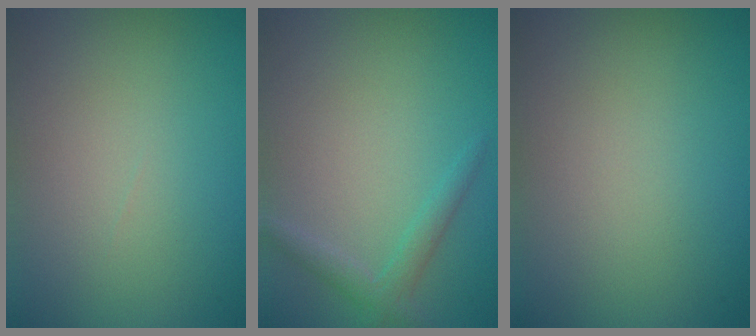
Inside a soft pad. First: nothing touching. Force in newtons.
{"total": 1.7, "press": 1.7, "slide": 0.1}
{"total": 0.0}